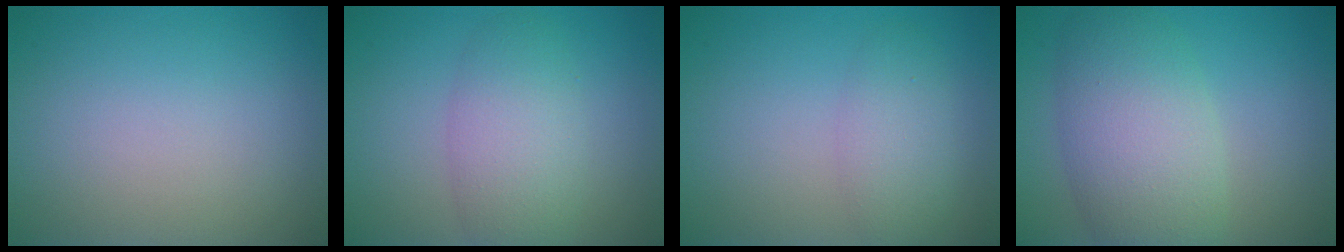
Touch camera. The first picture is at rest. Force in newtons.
{"total": 4.5, "press": 4.5, "slide": 0.2}
{"total": 2.8, "press": 2.8, "slide": 0.1}
{"total": 7.5, "press": 7.5, "slide": 0.2}